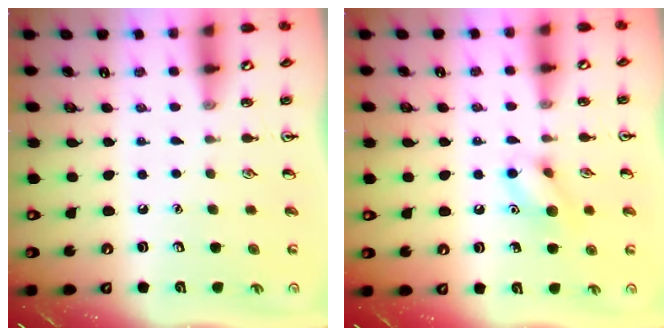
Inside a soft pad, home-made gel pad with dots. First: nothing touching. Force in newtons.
{"total": 9.0, "press": 8.9, "slide": 0.6}